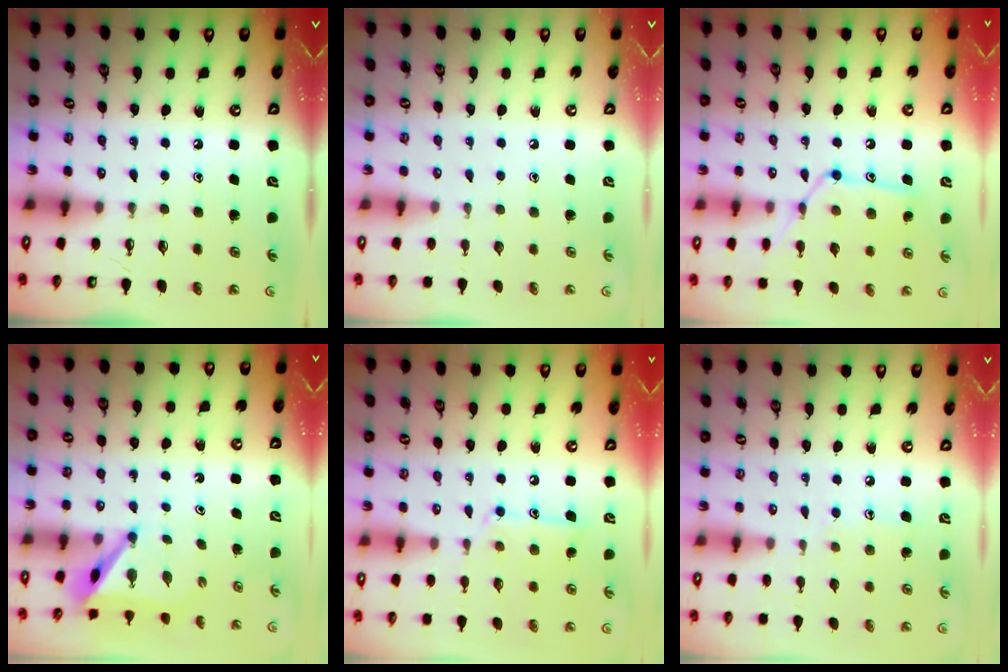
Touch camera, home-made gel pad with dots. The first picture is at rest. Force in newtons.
{"total": 0.0}
{"total": 12.7, "press": 12.7, "slide": 0.7}
{"total": 4.9, "press": 4.9, "slide": 0.1}
{"total": 10.8, "press": 10.8, "slide": 0.9}
{"total": 6.2, "press": 6.2, "slide": 0.6}